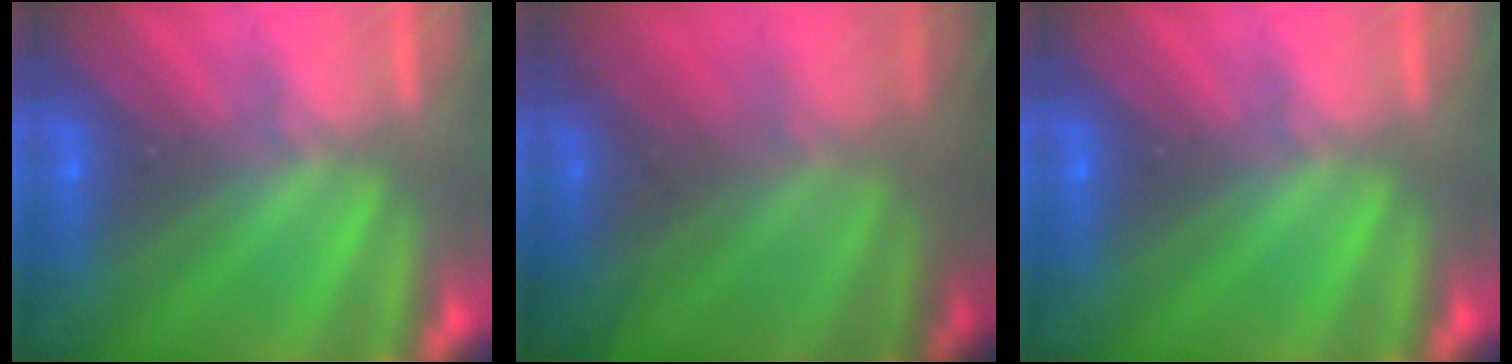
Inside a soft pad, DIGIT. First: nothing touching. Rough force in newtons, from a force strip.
{"total": 7.8}
{"total": 0.0}